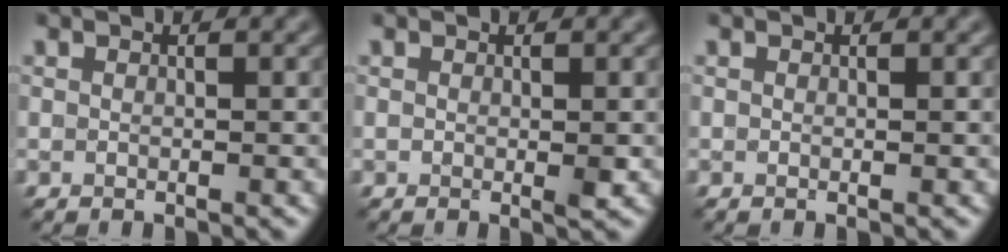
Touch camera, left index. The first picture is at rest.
{"total": 0.6, "force": [-0.1, -0.1, 0.5], "torque": [-0.008, -0.002, 0.000]}
{"total": 0.0}